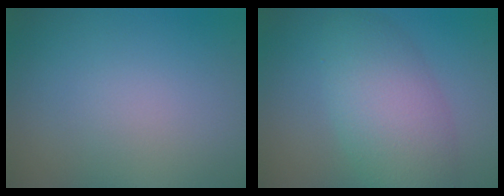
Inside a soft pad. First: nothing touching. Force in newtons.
{"total": 5.7, "press": 5.7, "slide": 0.1}